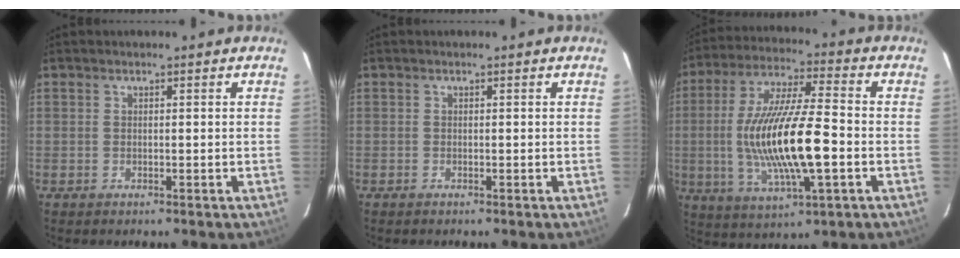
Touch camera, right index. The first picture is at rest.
{"total": 0.0}
{"total": 18.5, "force": [-2.8, 4.1, 17.8], "torque": [-0.348, -0.008, -0.047]}